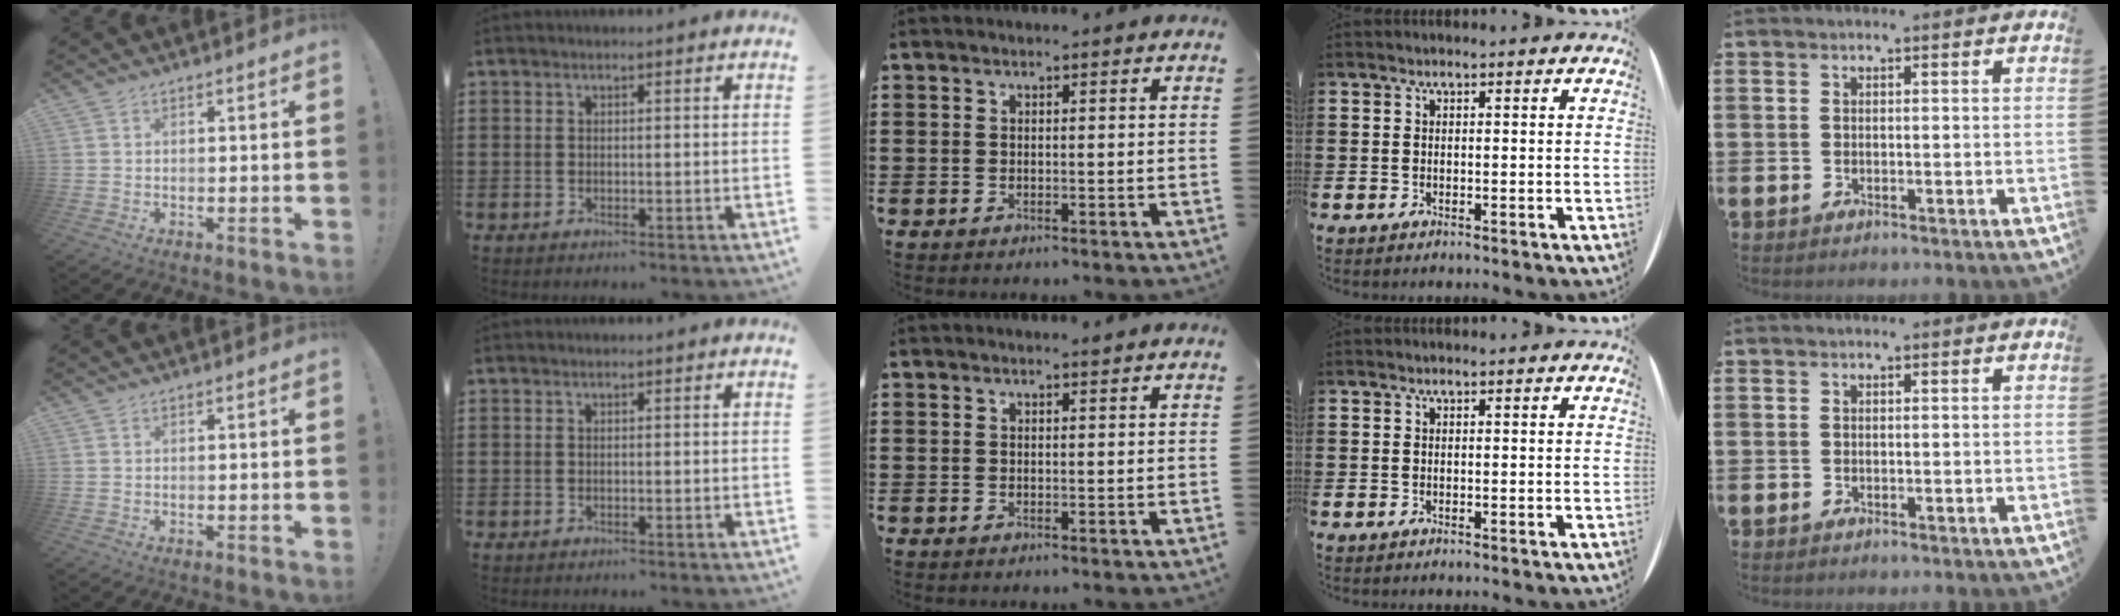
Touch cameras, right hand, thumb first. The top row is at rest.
{}